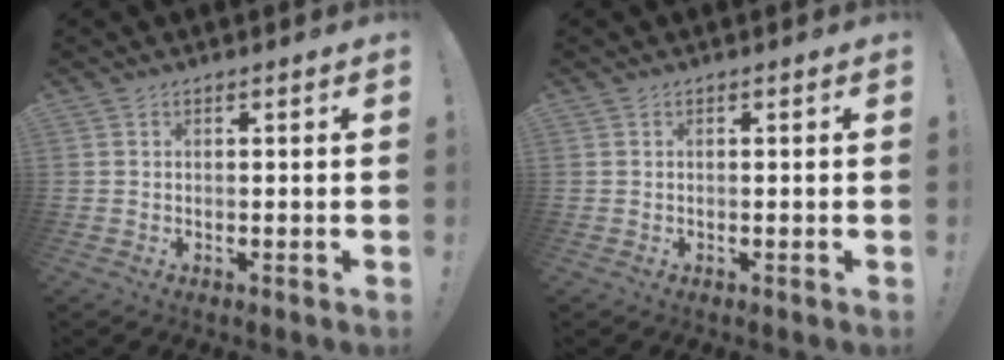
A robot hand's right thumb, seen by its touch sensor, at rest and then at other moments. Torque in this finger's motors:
{"motor_torque": [0.00, 0.00, 0.00, 0.00, 0.01]}